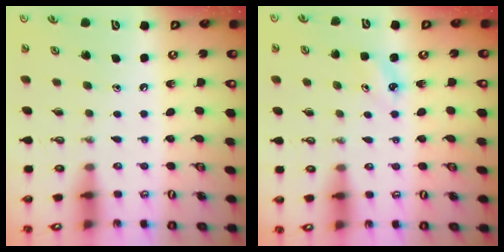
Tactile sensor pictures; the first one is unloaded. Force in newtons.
{"total": 3.7, "press": 3.7, "slide": 0.4}